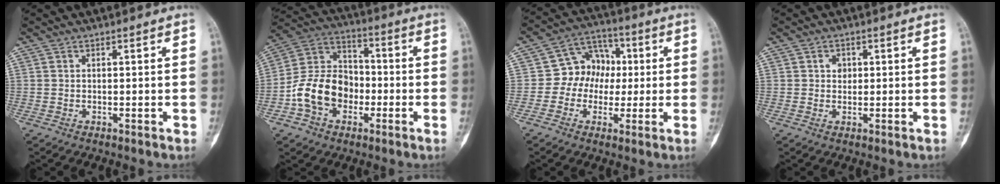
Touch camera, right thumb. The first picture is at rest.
{"total": 14.0, "force": [-4.0, 10.6, 8.3], "torque": [-0.133, 0.045, -0.079]}
{"total": 9.6, "force": [0.1, 8.3, 4.9], "torque": [-0.030, 0.026, -0.010]}
{"total": 2.1, "force": [0.5, 1.9, 0.8], "torque": [0.000, 0.002, 0.007]}